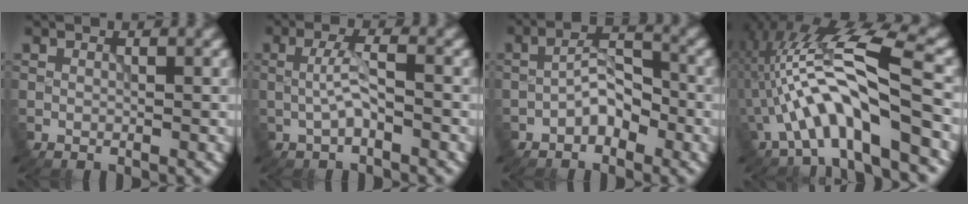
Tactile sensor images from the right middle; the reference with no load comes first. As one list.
[{"total": 2.3, "force": [-0.4, 0.6, 2.2], "torque": [-0.046, 0.006, -0.013]}, {"total": 3.0, "force": [-1.6, 1.5, 2.1], "torque": [-0.028, 0.015, -0.032]}, {"total": 9.1, "force": [-2.7, 2.1, 8.5], "torque": [-0.155, 0.024, -0.049]}]